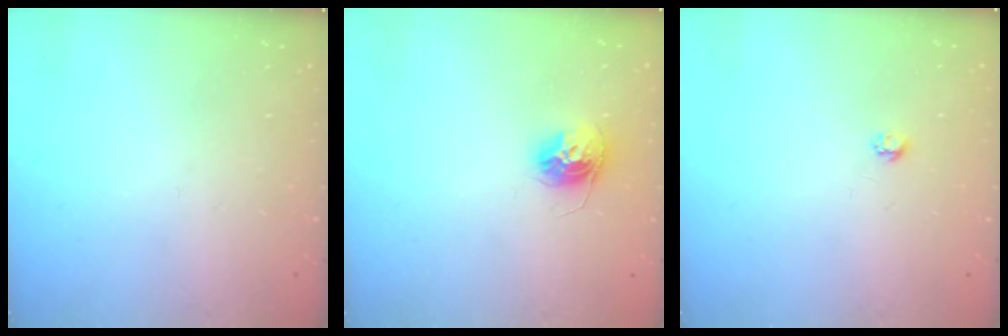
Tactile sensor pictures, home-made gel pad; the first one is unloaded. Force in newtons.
{"total": 11.4, "press": 11.4, "slide": 1.0}
{"total": 2.7, "press": 2.7, "slide": 0.4}